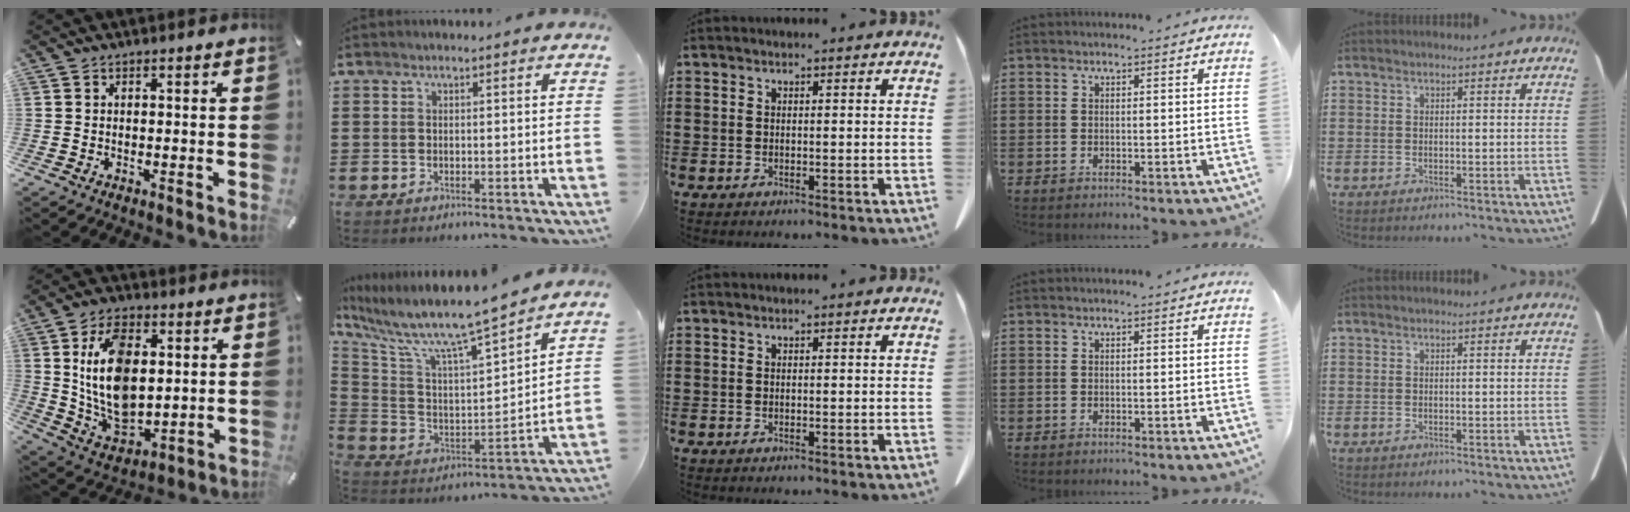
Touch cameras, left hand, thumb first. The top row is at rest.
{"thumb": {"total": 16.5, "force": [3.1, 10.7, 12.2], "torque": [-0.258, -0.010, 0.054]}, "index": {"total": 9.5, "force": [8.1, 0.2, 4.9], "torque": [-0.132, -0.067, 0.128]}}